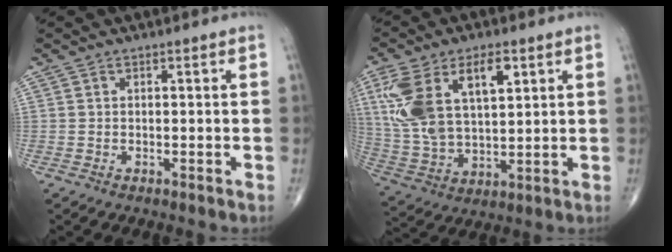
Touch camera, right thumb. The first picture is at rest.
{"total": 17.2, "force": [6.1, 9.0, 13.4], "torque": [-0.262, -0.009, 0.123]}